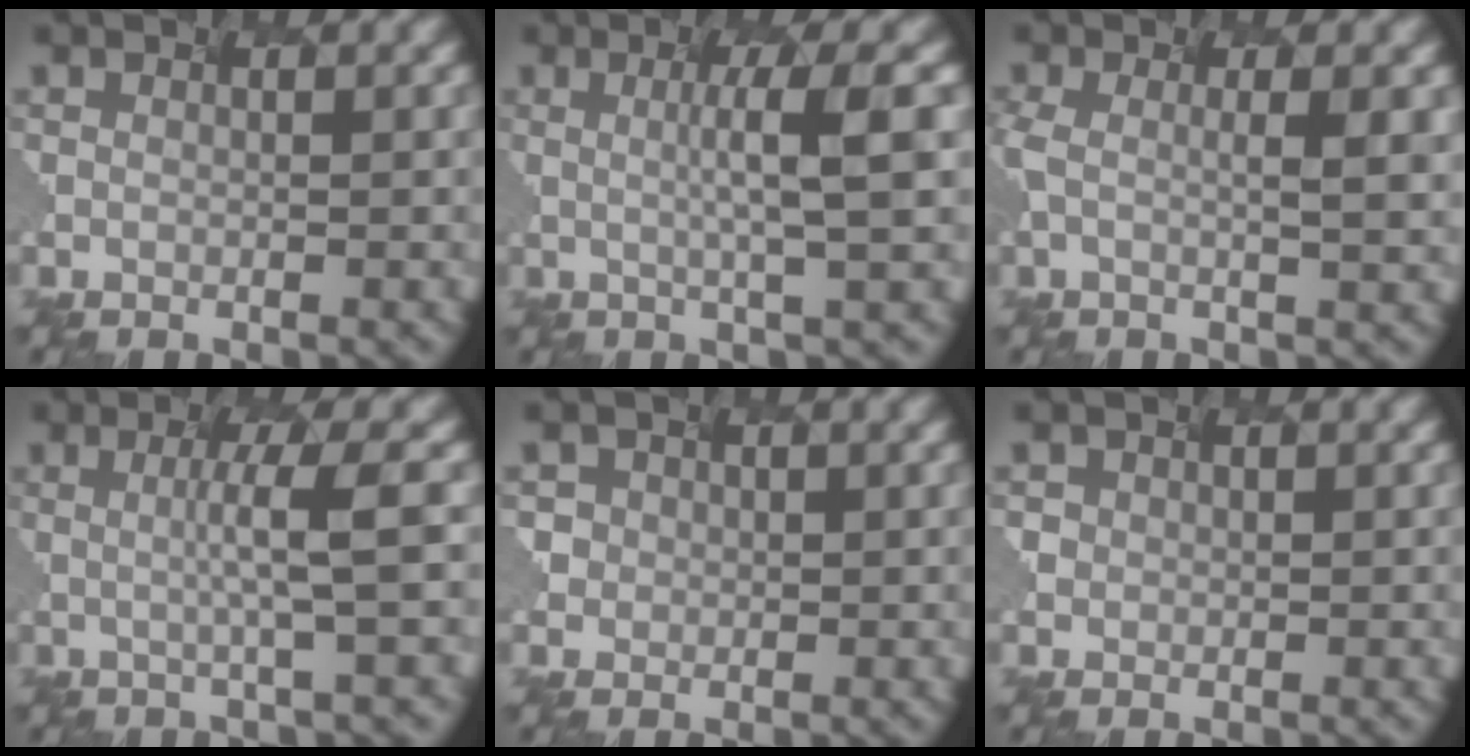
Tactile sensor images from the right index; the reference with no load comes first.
{"total": 3.6, "force": [-0.2, -0.1, 3.6], "torque": [-0.070, 0.007, 0.008]}
{"total": 2.7, "force": [-0.3, 0.6, 2.6], "torque": [-0.052, 0.005, -0.001]}
{"total": 3.3, "force": [-0.4, -0.2, 3.2], "torque": [-0.064, 0.006, 0.003]}
{"total": 1.4, "force": [-0.3, 1.1, -0.8], "torque": [0.010, -0.004, 0.007]}
{"total": 1.0, "force": [-0.2, 0.6, -0.7], "torque": [0.003, -0.003, 0.010]}